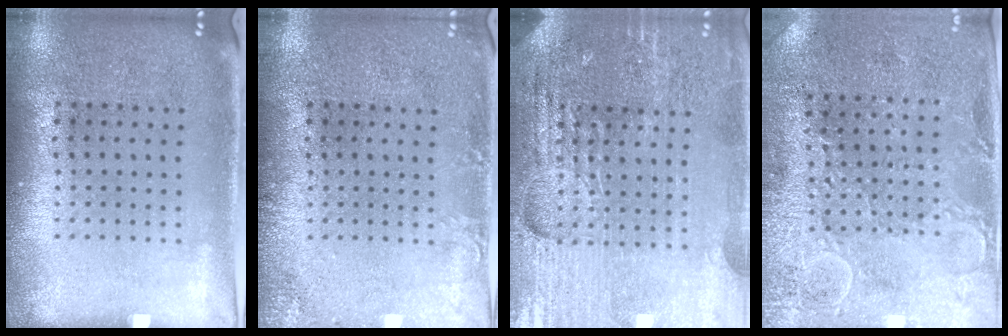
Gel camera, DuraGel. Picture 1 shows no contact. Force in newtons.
{"total": 1.6, "press": 1.6, "slide": 0.1}
{"total": 4.7, "press": 4.4, "slide": 1.7}
{"total": 2.7, "press": 2.6, "slide": 0.7}